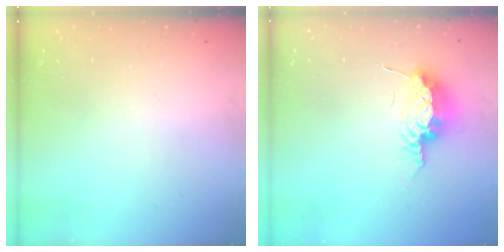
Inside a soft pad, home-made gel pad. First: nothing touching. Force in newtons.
{"total": 9.2, "press": 8.7, "slide": 2.8}